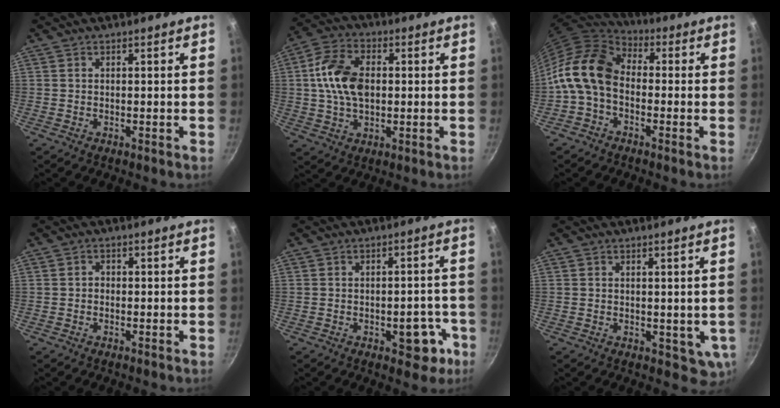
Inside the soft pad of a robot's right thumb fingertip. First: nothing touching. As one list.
[{"total": 13.5, "force": [1.5, 8.7, 10.3], "torque": [-0.175, 0.012, 0.018]}, {"total": 12.9, "force": [-1.7, 9.0, 9.0], "torque": [-0.160, 0.040, -0.057]}, {"total": 1.1, "force": [-0.2, 1.0, 0.4], "torque": [-0.004, 0.004, -0.005]}, {"total": 7.2, "force": [-2.8, 4.1, 5.1], "torque": [-0.029, 0.021, -0.031]}, {"total": 4.4, "force": [0.9, 2.8, 3.2], "torque": [-0.037, -0.013, 0.018]}]